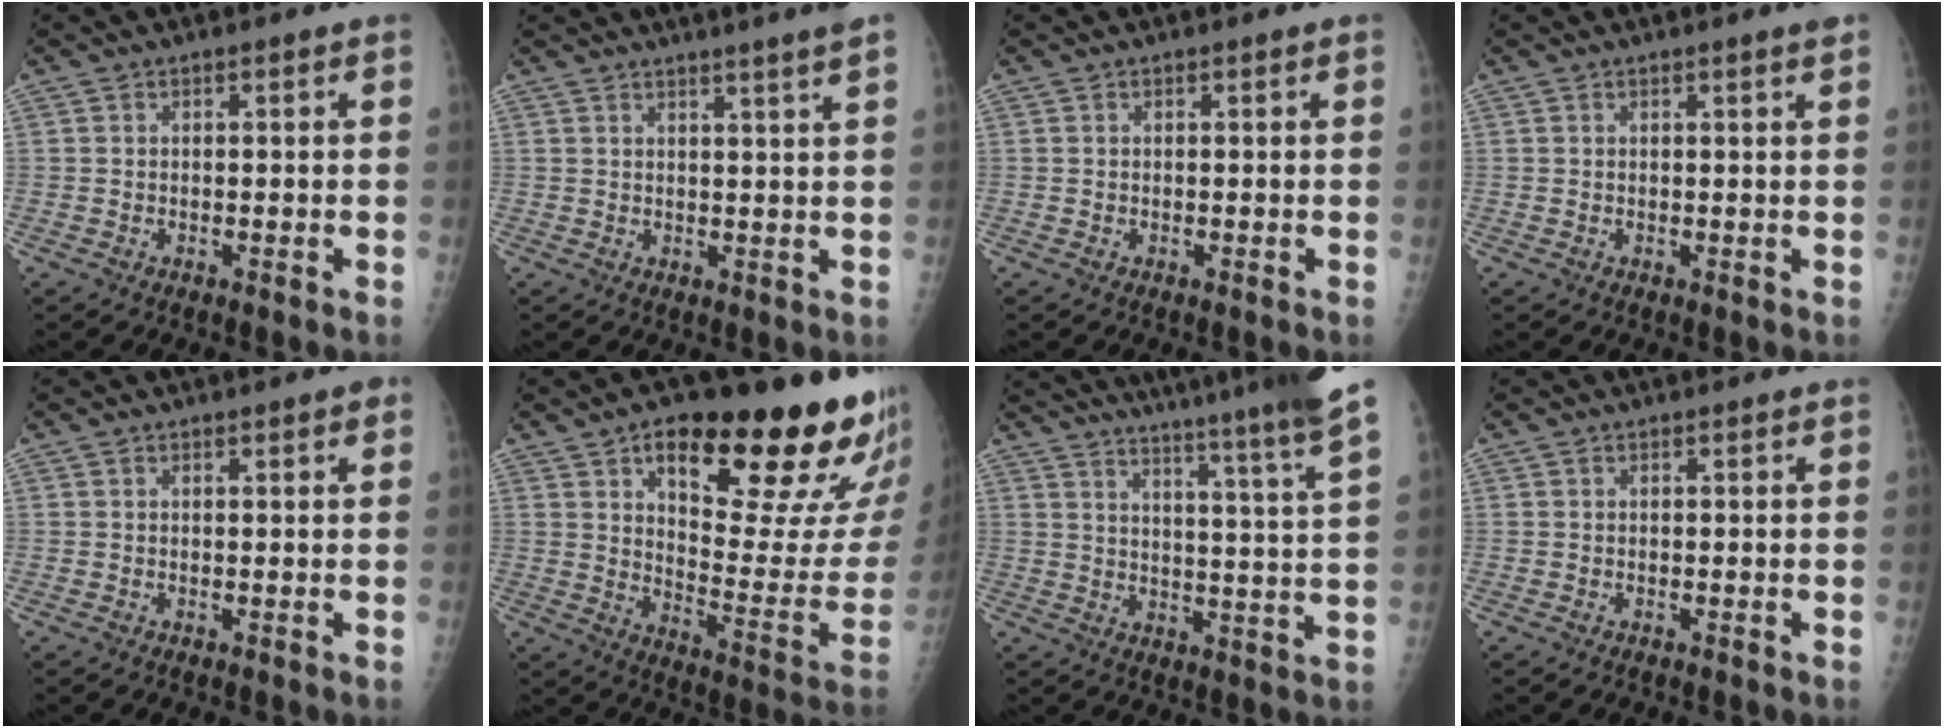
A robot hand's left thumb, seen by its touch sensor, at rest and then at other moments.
{"total": 7.0, "force": [5.6, -0.8, 4.1], "torque": [-0.052, -0.010, 0.062]}
{"total": 0.0}
{"total": 1.6, "force": [1.1, -0.3, 1.1], "torque": [-0.015, -0.003, 0.015]}
{"total": 1.5, "force": [0.8, 0.3, 1.2], "torque": [-0.017, 0.000, 0.009]}
{"total": 28.2, "force": [16.3, 8.9, 21.2], "torque": [-0.237, -0.066, 0.235]}
{"total": 22.1, "force": [18.5, -1.1, 12.0], "torque": [-0.174, -0.105, 0.246]}
{"total": 0.0}